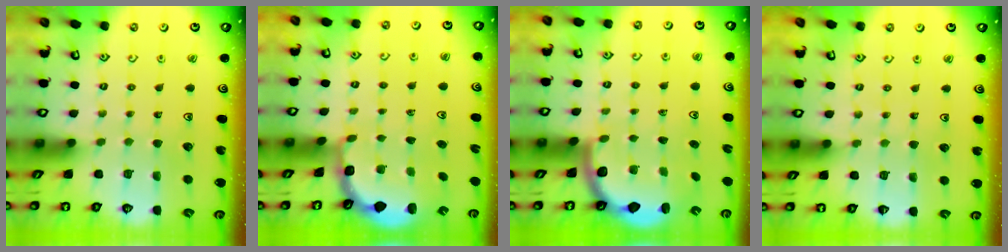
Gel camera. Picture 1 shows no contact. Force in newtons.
{"total": 2.4, "press": 1.8, "slide": 1.6}
{"total": 2.6, "press": 2.5, "slide": 0.7}
{"total": 2.2, "press": 2.1, "slide": 0.5}